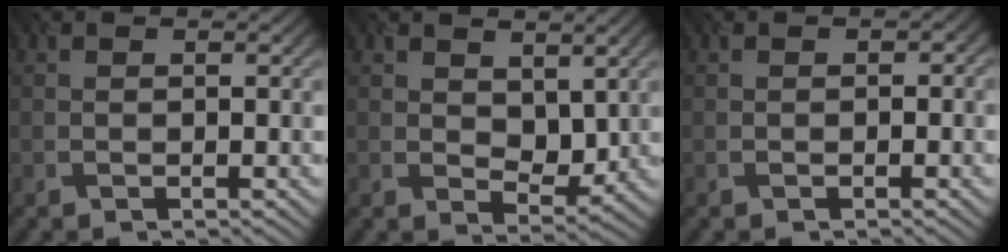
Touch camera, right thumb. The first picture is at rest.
{"total": 3.9, "force": [1.2, 2.6, 2.5], "torque": [-0.051, -0.007, 0.035]}
{"total": 0.6, "force": [-0.4, 0.4, 0.3], "torque": [-0.003, 0.001, 0.000]}